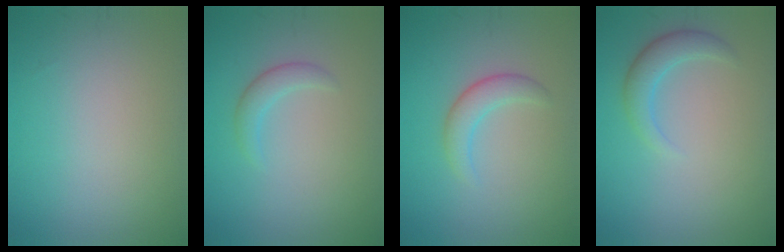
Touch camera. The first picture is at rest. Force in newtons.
{"total": 1.7, "press": 1.7, "slide": 0.2}
{"total": 2.4, "press": 2.4, "slide": 0.1}
{"total": 2.5, "press": 2.5, "slide": 0.1}